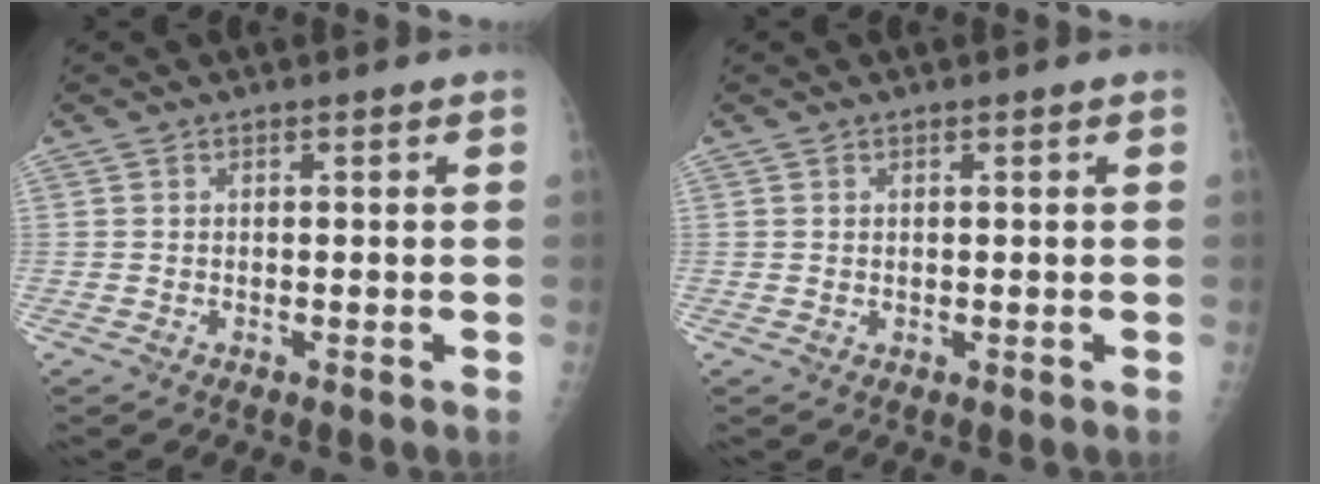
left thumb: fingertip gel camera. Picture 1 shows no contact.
{"total": 0.6, "force": [0.4, 0.3, 0.3], "torque": [-0.004, -0.005, 0.009]}